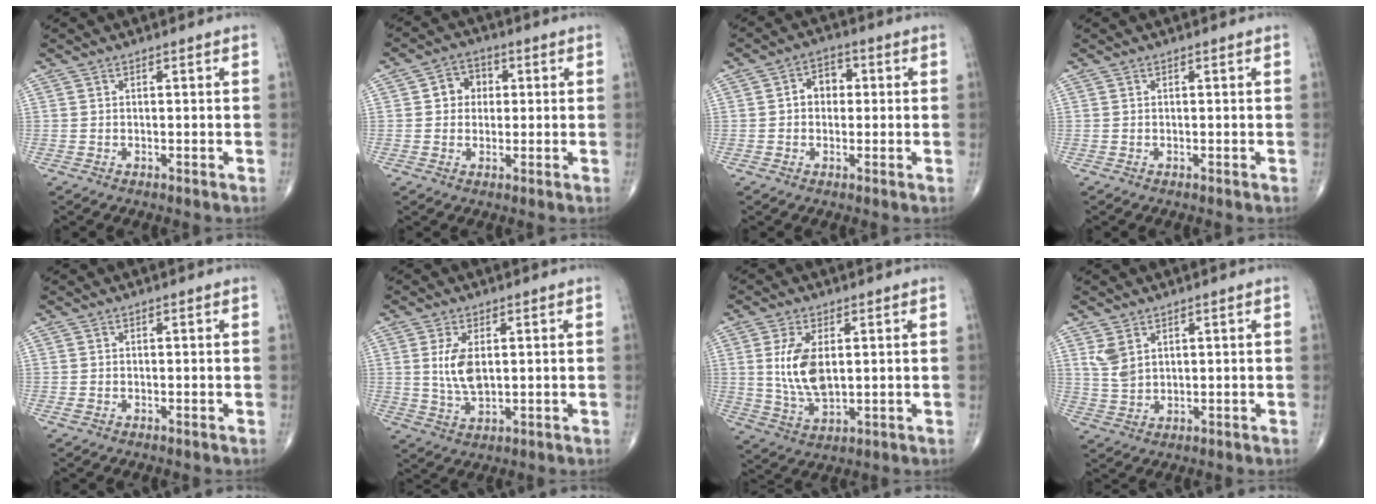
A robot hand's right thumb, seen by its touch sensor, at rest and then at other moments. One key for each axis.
{"total": 5.3, "fx": 0.8, "fy": 4.6, "fz": 2.6, "tx": -0.010, "ty": 0.010, "tz": 0.004}
{"total": 4.9, "fx": 0.3, "fy": 3.8, "fz": 3.1, "tx": -0.026, "ty": 0.016, "tz": -0.004}
{"total": 0.0}
{"total": 0.7, "fx": -0.3, "fy": 0.4, "fz": 0.5, "tx": -0.015, "ty": 0.001, "tz": -0.006}
{"total": 6.3, "fx": 1.2, "fy": 3.1, "fz": 5.4, "tx": -0.106, "ty": -0.010, "tz": 0.028}
{"total": 9.3, "fx": 1.6, "fy": 4.7, "fz": 7.8, "tx": -0.153, "ty": -0.015, "tz": 0.040}
{"total": 4.3, "fx": 2.1, "fy": 2.7, "fz": 2.6, "tx": -0.049, "ty": -0.007, "tz": 0.052}